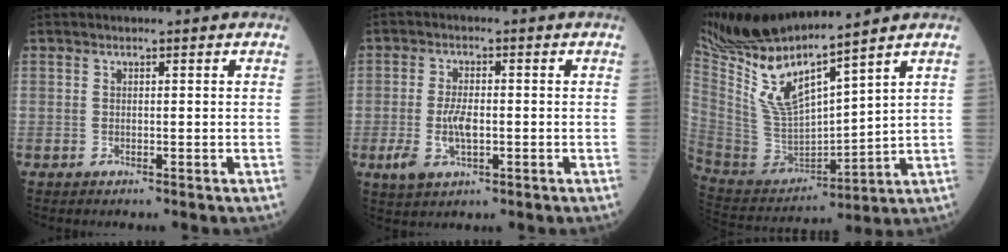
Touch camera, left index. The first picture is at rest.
{"total": 5.5, "force": [-1.4, 2.4, 4.7], "torque": [-0.109, 0.000, -0.020]}
{"total": 14.9, "force": [12.1, 0.8, 8.7], "torque": [-0.179, -0.003, 0.247]}